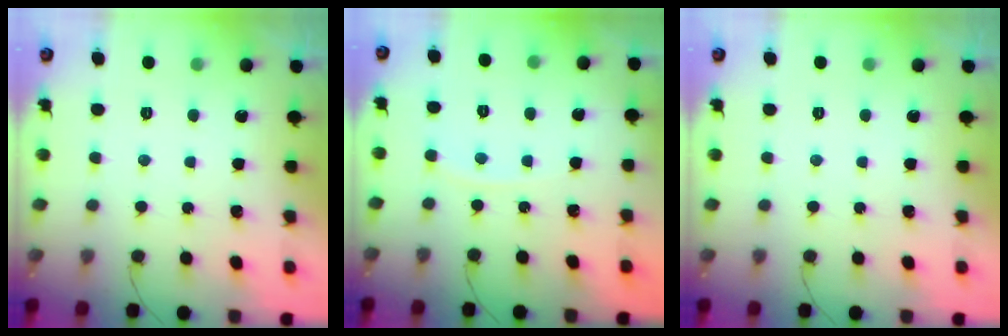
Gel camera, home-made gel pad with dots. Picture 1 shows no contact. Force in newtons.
{"total": 2.8, "press": 2.7, "slide": 0.3}
{"total": 0.0}